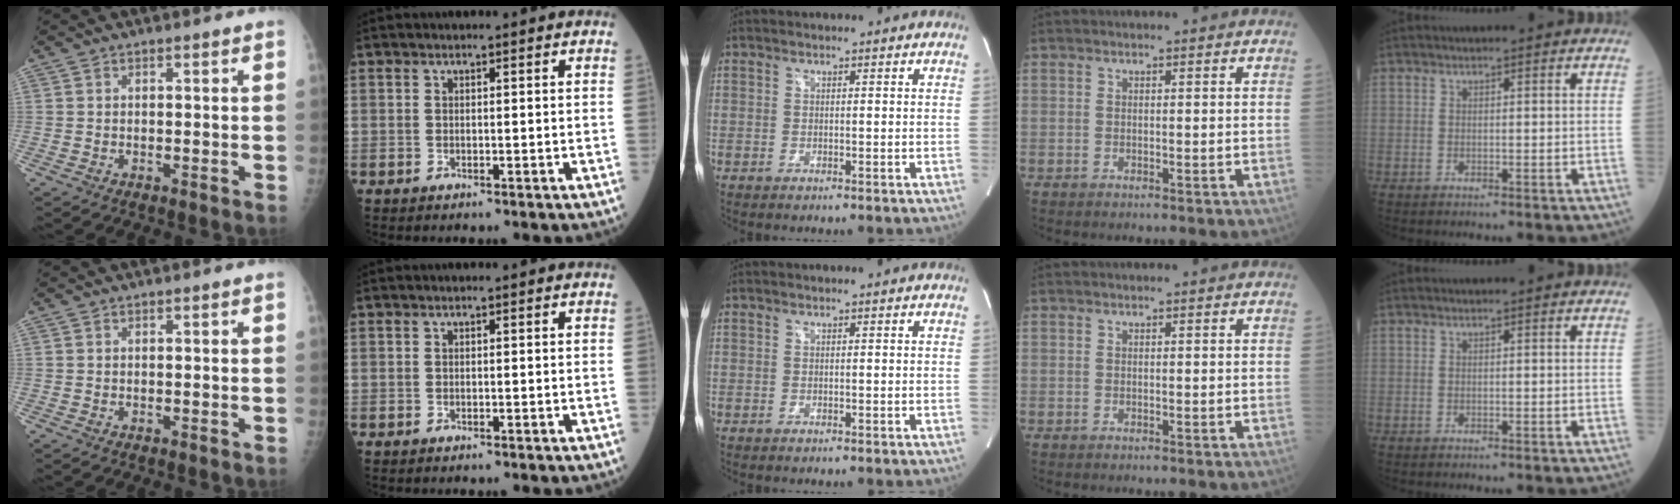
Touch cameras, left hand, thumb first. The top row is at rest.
{}